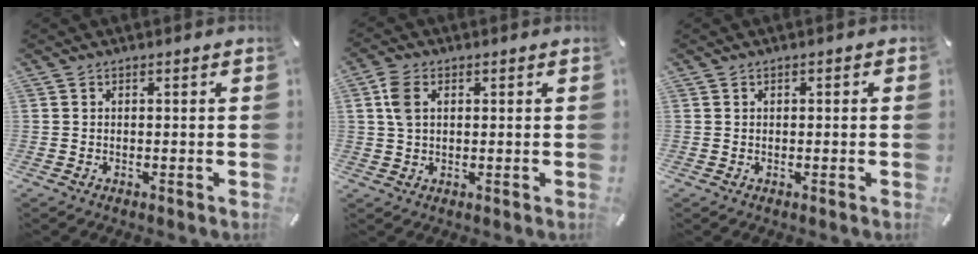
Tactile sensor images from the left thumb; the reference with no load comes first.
{"total": 5.0, "force": [1.4, 3.3, 3.5], "torque": [-0.090, 0.005, 0.022]}
{"total": 0.6, "force": [-0.1, 0.5, 0.3], "torque": [-0.005, 0.004, -0.003]}